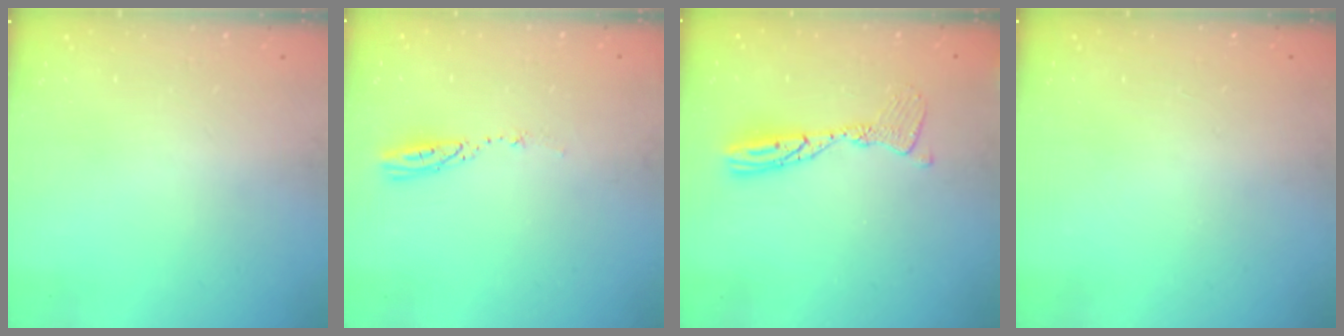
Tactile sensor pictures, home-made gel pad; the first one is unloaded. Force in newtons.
{"total": 3.5, "press": 3.5, "slide": 0.3}
{"total": 10.8, "press": 10.8, "slide": 1.0}
{"total": 0.0}